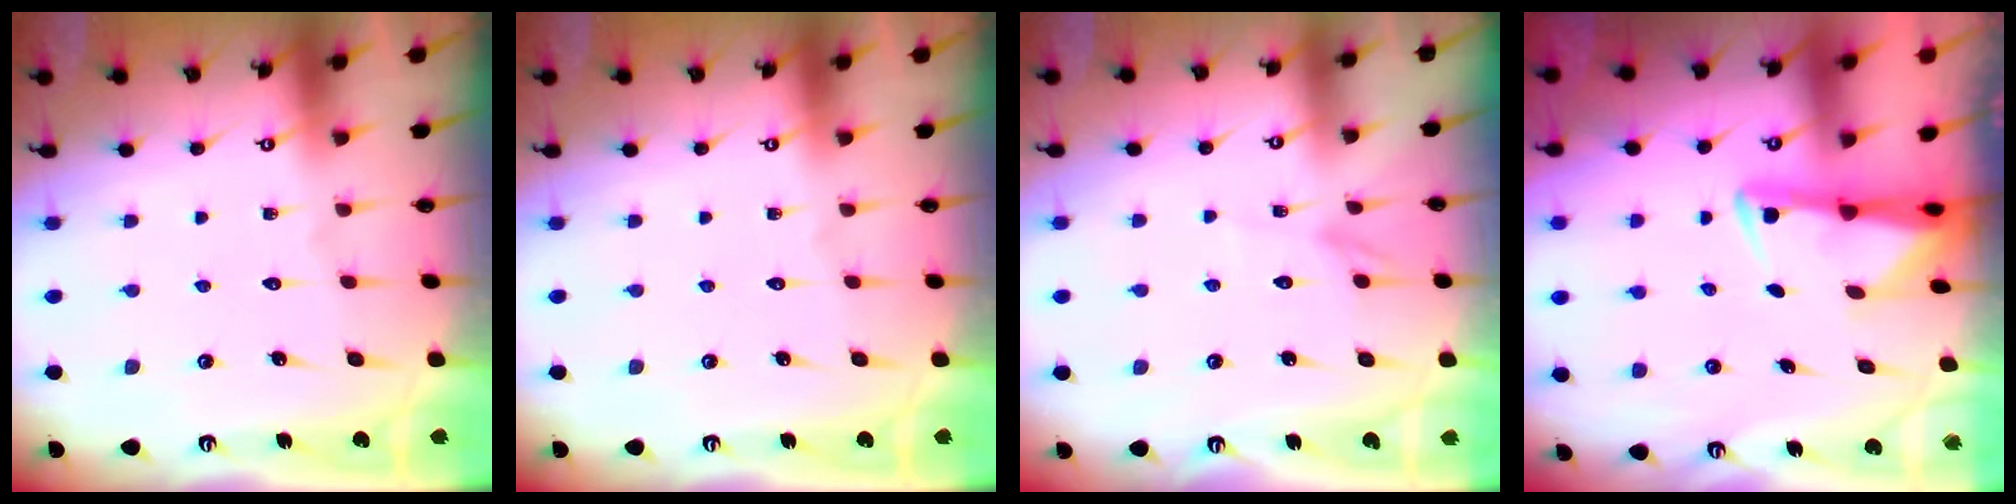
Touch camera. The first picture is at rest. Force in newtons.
{"total": 0.0}
{"total": 2.4, "press": 2.4, "slide": 0.3}
{"total": 2.8, "press": 2.8, "slide": 0.5}